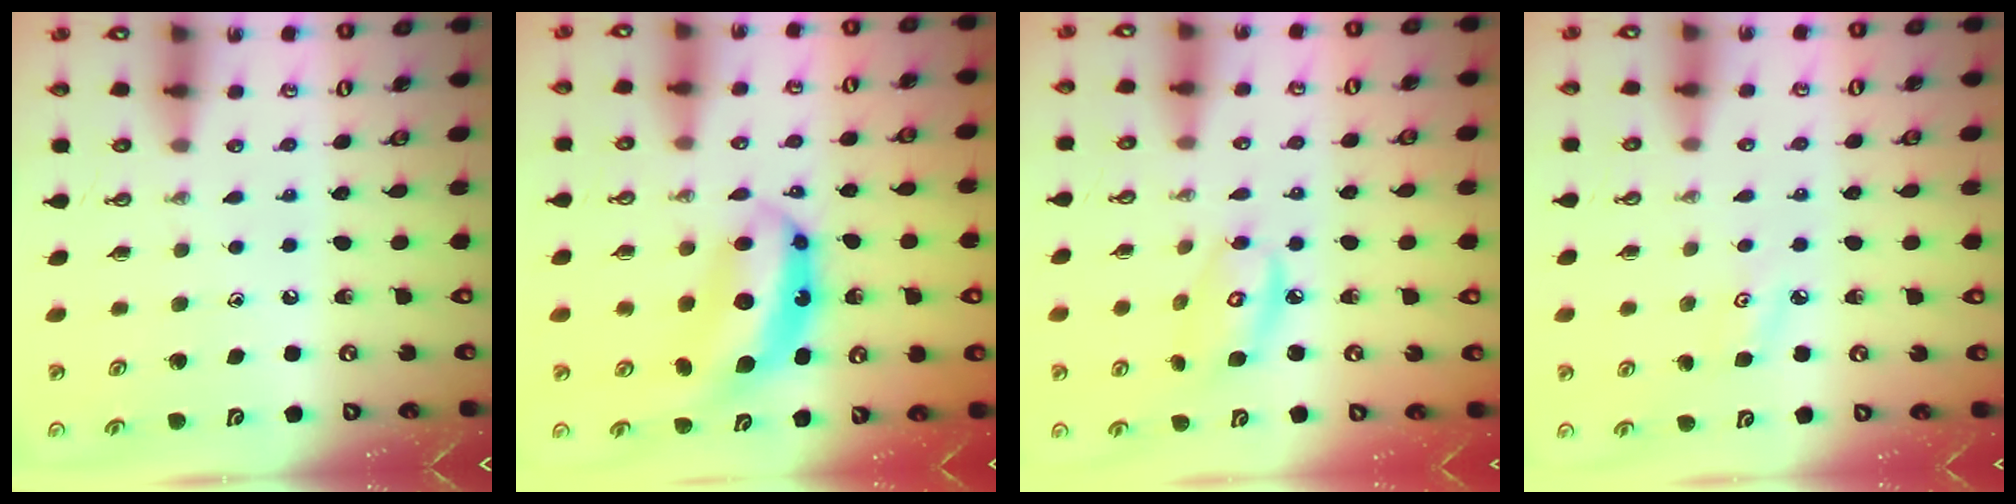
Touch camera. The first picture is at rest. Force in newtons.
{"total": 8.3, "press": 8.3, "slide": 0.7}
{"total": 8.5, "press": 8.5, "slide": 0.5}
{"total": 3.9, "press": 3.8, "slide": 0.6}